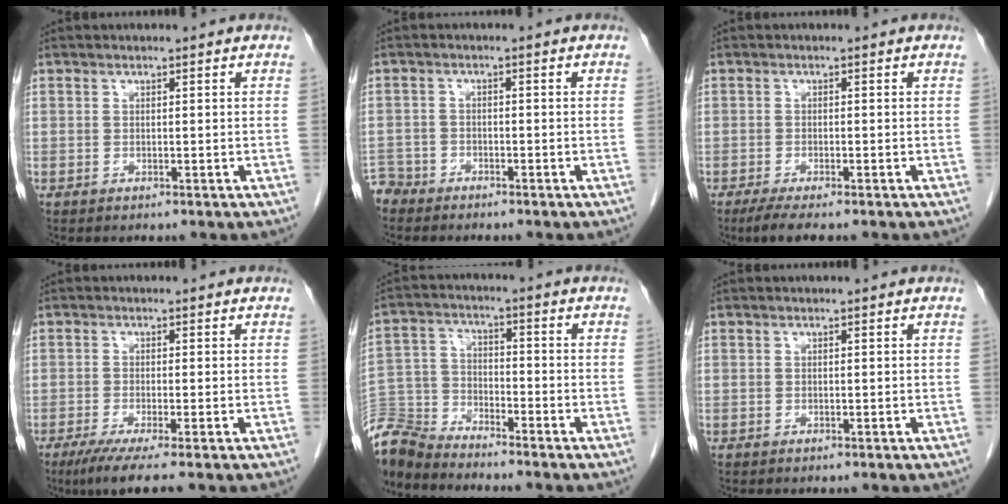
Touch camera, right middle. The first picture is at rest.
{"total": 3.5, "force": [-3.2, 1.3, -0.5], "torque": [0.007, -0.003, -0.067]}
{"total": 3.7, "force": [-2.8, 0.3, 2.4], "torque": [-0.044, -0.011, -0.046]}
{"total": 4.6, "force": [-3.1, -0.5, 3.3], "torque": [-0.058, -0.016, -0.060]}
{"total": 8.9, "force": [-8.8, 1.2, 1.1], "torque": [-0.030, -0.001, -0.177]}
{"total": 0.0}